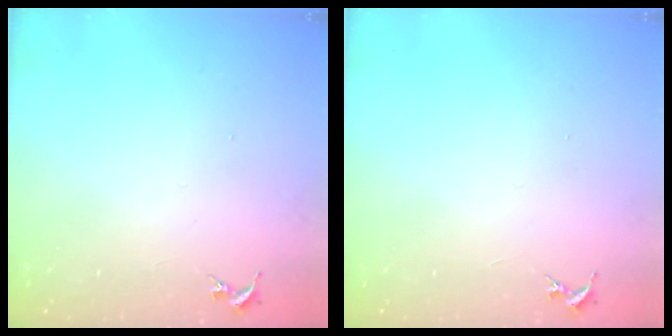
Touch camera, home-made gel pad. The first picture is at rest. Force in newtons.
{"total": 0.0}